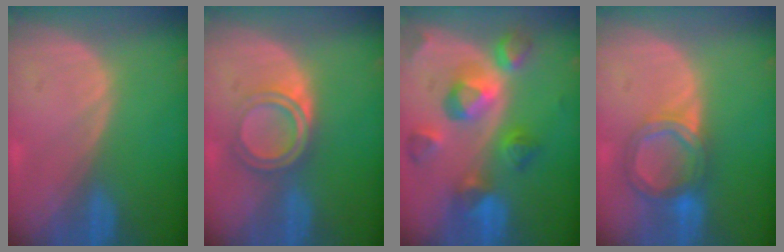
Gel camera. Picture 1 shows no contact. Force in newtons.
{"total": 4.9, "press": 4.8, "slide": 1.4}
{"total": 10.3, "press": 9.2, "slide": 4.7}
{"total": 6.5, "press": 5.7, "slide": 3.1}